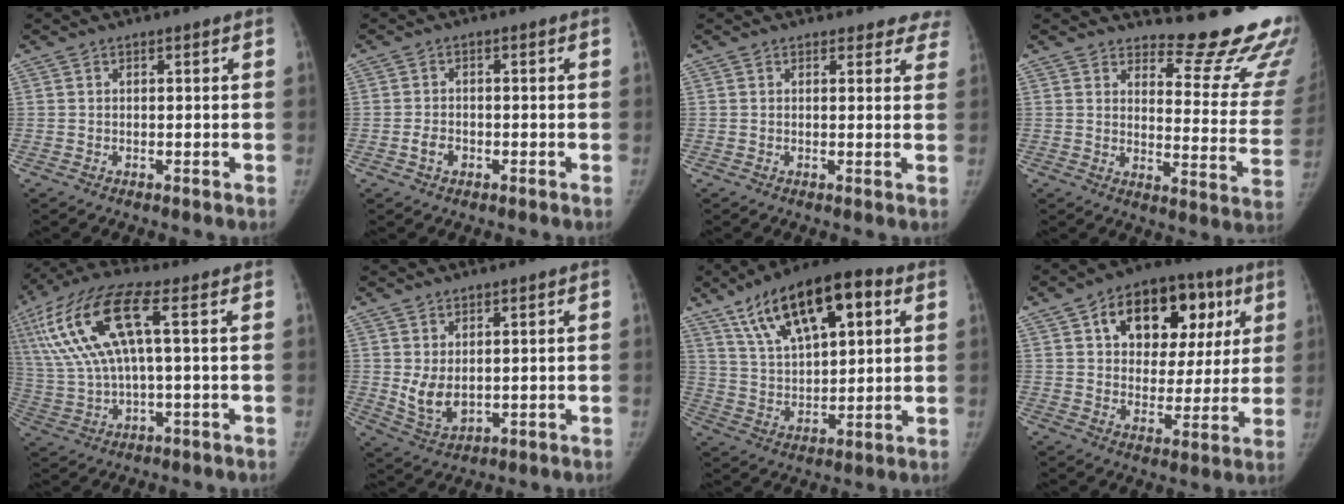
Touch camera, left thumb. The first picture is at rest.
{"total": 2.7, "force": [-1.2, 1.9, 1.4], "torque": [-0.022, 0.012, -0.021]}
{"total": 5.4, "force": [4.8, 2.5, -0.2], "torque": [0.054, -0.017, 0.024]}
{"total": 19.1, "force": [17.1, 4.5, 7.1], "torque": [-0.043, -0.180, 0.195]}
{"total": 17.2, "force": [4.3, 5.1, 15.8], "torque": [-0.366, 0.024, 0.088]}
{"total": 5.8, "force": [0.7, 3.8, 4.4], "torque": [-0.071, -0.015, 0.029]}
{"total": 19.6, "force": [9.2, 8.6, 15.0], "torque": [-0.222, -0.010, 0.158]}
{"total": 19.5, "force": [7.6, 12.8, 12.7], "torque": [-0.128, 0.008, 0.112]}